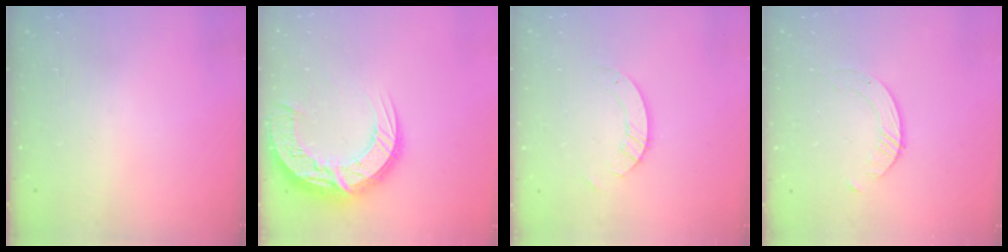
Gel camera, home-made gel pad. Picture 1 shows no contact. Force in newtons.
{"total": 18.8, "press": 18.7, "slide": 1.5}
{"total": 3.6, "press": 3.6, "slide": 0.4}
{"total": 1.7, "press": 1.7, "slide": 0.2}